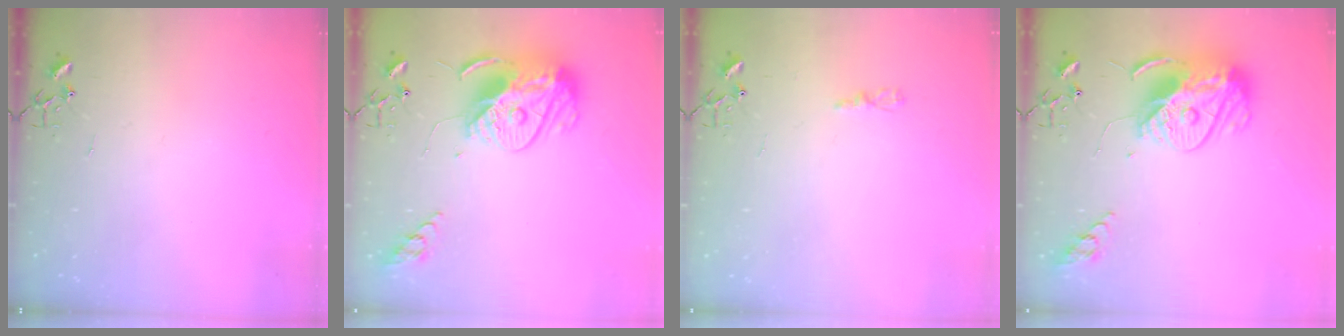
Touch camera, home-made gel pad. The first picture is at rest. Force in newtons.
{"total": 16.5, "press": 16.4, "slide": 1.3}
{"total": 3.2, "press": 3.1, "slide": 0.4}
{"total": 16.5, "press": 16.4, "slide": 1.3}